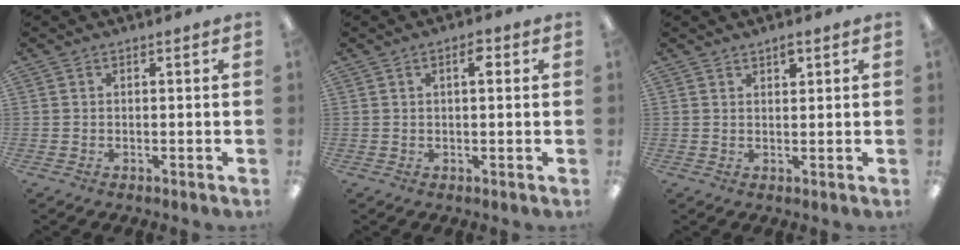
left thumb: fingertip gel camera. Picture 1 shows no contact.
{"total": 3.5, "force": [1.3, 1.3, 2.9], "torque": [-0.045, 0.001, 0.016]}
{"total": 2.2, "force": [1.6, 0.9, 1.2], "torque": [-0.009, -0.007, 0.026]}